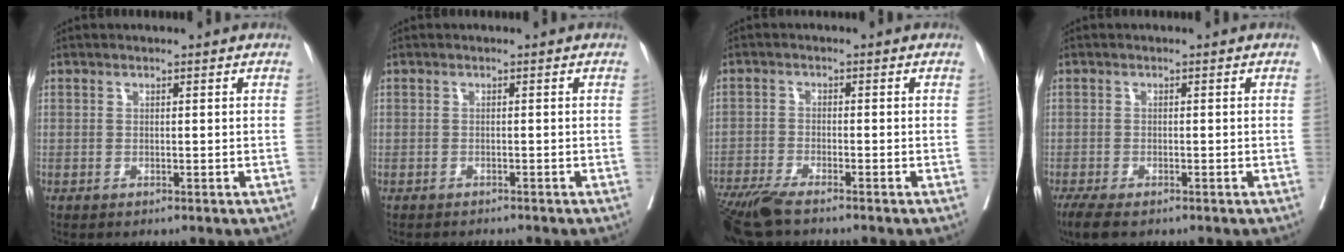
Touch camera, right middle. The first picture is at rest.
{"total": 2.6, "force": [-2.6, 0.3, 0.5], "torque": [-0.011, -0.008, -0.035]}
{"total": 7.2, "force": [-5.9, 0.6, 4.0], "torque": [-0.069, -0.019, -0.109]}
{"total": 4.2, "force": [-3.1, 1.3, 2.6], "torque": [-0.052, -0.013, -0.048]}